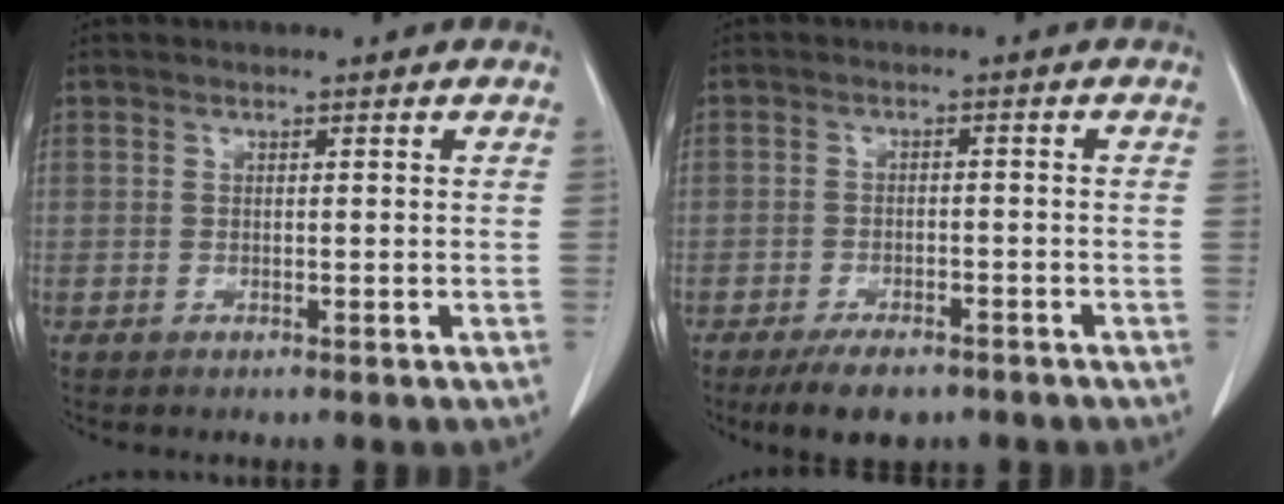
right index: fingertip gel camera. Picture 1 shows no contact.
{"total": 5.8, "force": [-4.3, 2.4, 3.0], "torque": [-0.047, -0.002, -0.066]}